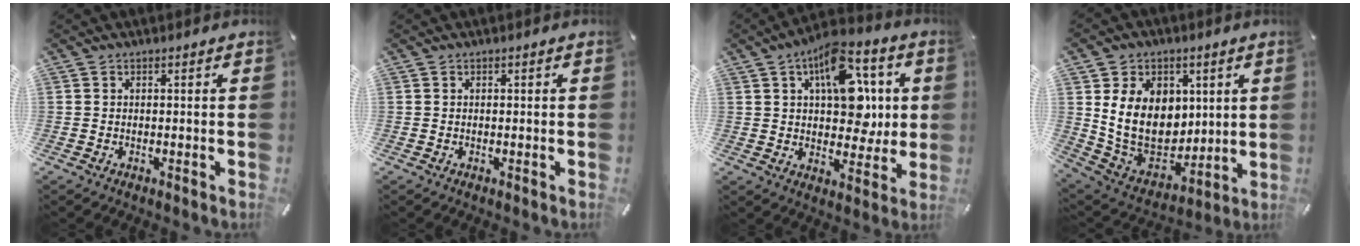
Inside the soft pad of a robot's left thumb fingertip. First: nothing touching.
{"total": 0.0}
{"total": 15.2, "force": [5.2, 9.3, 10.9], "torque": [-0.153, -0.014, 0.092]}
{"total": 16.3, "force": [4.0, 13.2, 8.7], "torque": [-0.173, -0.027, 0.082]}